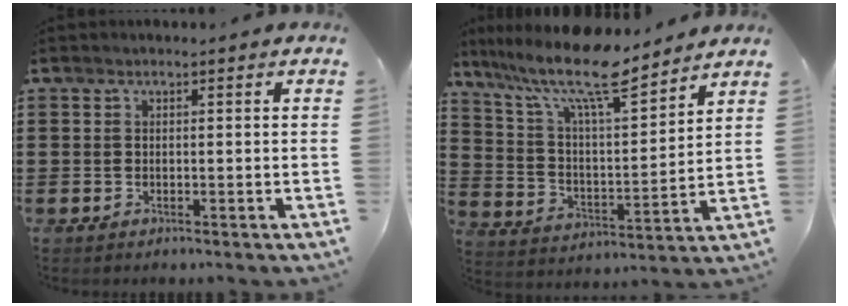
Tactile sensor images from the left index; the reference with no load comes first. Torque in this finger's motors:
{"motor_torque": [1.07, -1.06, 1.05, 0.21]}